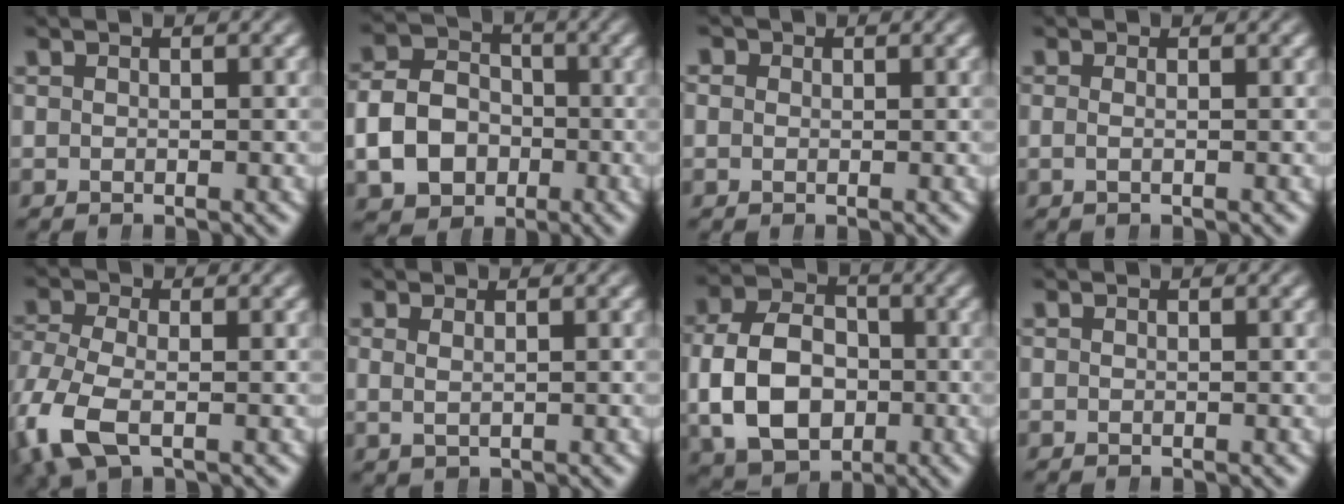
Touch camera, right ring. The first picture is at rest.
{"total": 8.7, "force": [-2.0, 7.5, 3.9], "torque": [-0.079, -0.022, -0.034]}
{"total": 2.1, "force": [0.4, 1.9, 0.8], "torque": [-0.023, 0.002, 0.000]}
{"total": 0.9, "force": [-0.1, -0.1, 0.8], "torque": [-0.022, -0.007, -0.001]}
{"total": 5.1, "force": [-1.5, 3.2, 3.7], "torque": [-0.113, -0.029, -0.012]}
{"total": 1.0, "force": [0.5, 0.1, 0.9], "torque": [-0.016, -0.005, 0.016]}
{"total": 10.4, "force": [-1.1, 8.2, 6.3], "torque": [-0.126, -0.025, -0.013]}
{"total": 0.0}